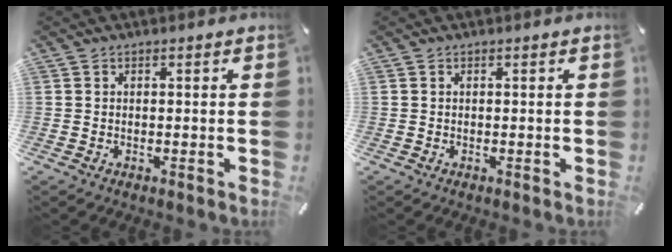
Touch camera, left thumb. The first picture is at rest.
{"total": 0.0}